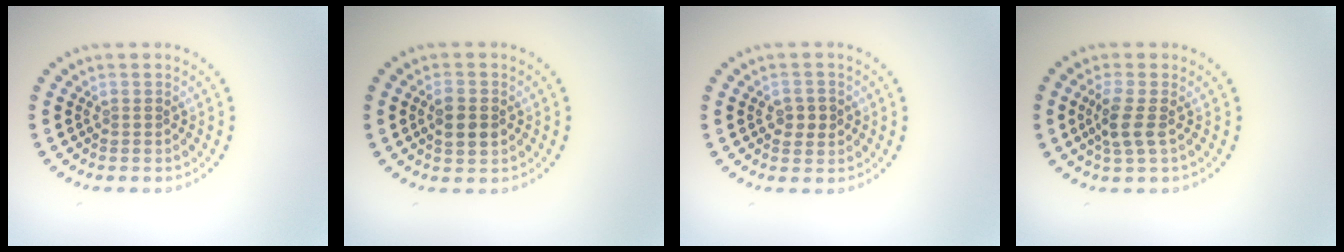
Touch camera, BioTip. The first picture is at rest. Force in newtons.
{"total": 2.3, "press": 2.3, "slide": 0.3}
{"total": 2.0, "press": 2.0, "slide": 0.1}
{"total": 2.4, "press": 2.1, "slide": 1.2}